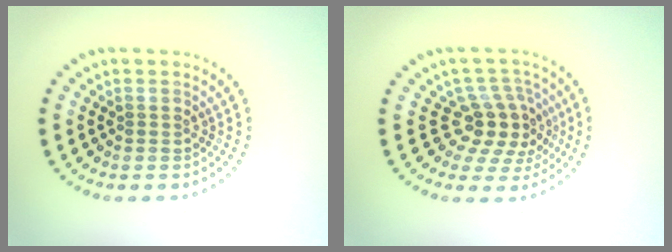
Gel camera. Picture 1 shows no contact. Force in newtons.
{"total": 4.1, "press": 3.5, "slide": 2.2}